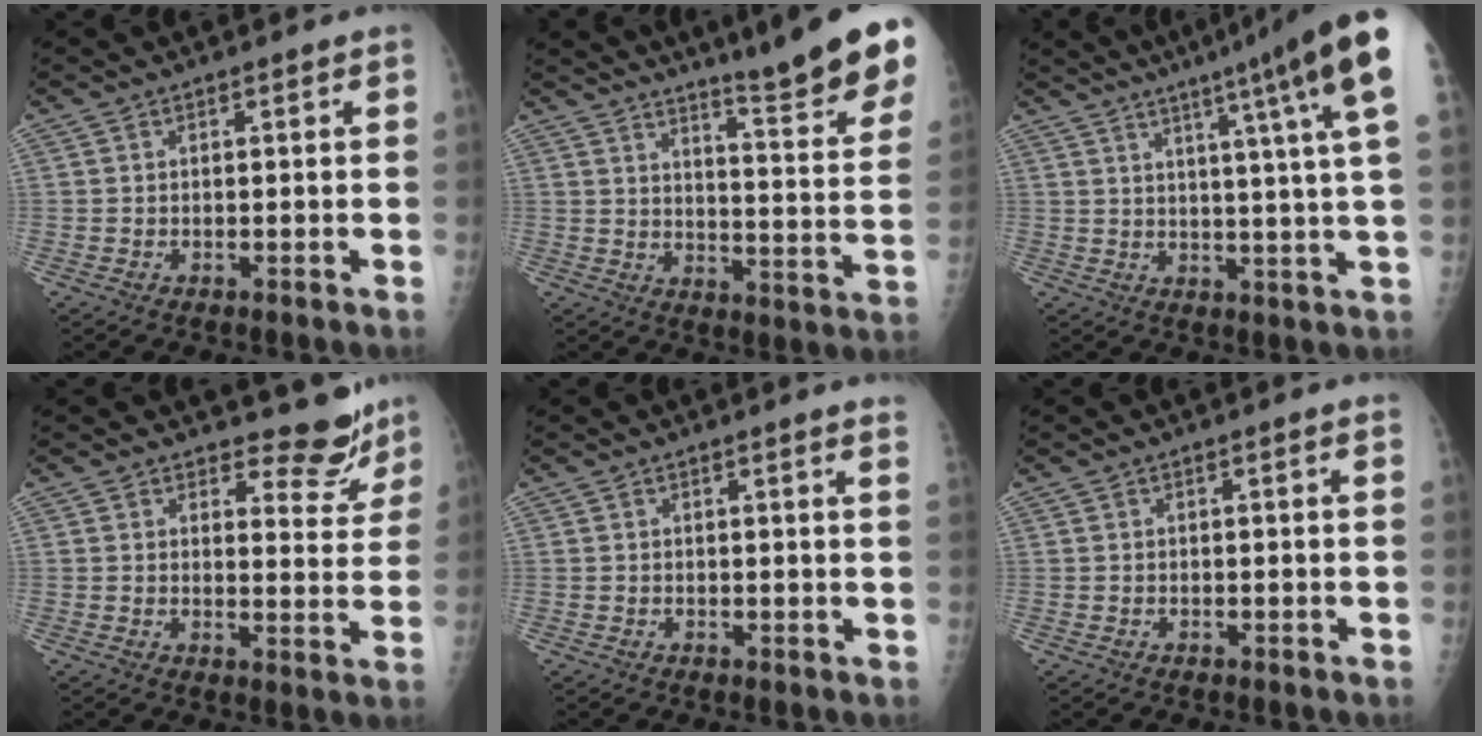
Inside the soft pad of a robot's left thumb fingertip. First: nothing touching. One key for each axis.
{"total": 18.0, "fx": 13.5, "fy": 1.1, "fz": 11.9, "tx": -0.132, "ty": -0.099, "tz": 0.181}
{"total": 17.9, "fx": 10.1, "fy": -0.3, "fz": 14.8, "tx": -0.196, "ty": -0.032, "tz": 0.112}
{"total": 7.2, "fx": 6.6, "fy": 2.7, "fz": 1.0, "tx": 0.018, "ty": -0.063, "tz": 0.077}
{"total": 2.9, "fx": 2.7, "fy": -0.4, "fz": 1.1, "tx": -0.019, "ty": -0.015, "tz": 0.014}
{"total": 0.6, "fx": 0.5, "fy": -0.1, "fz": 0.3, "tx": -0.015, "ty": -0.004, "tz": 0.004}